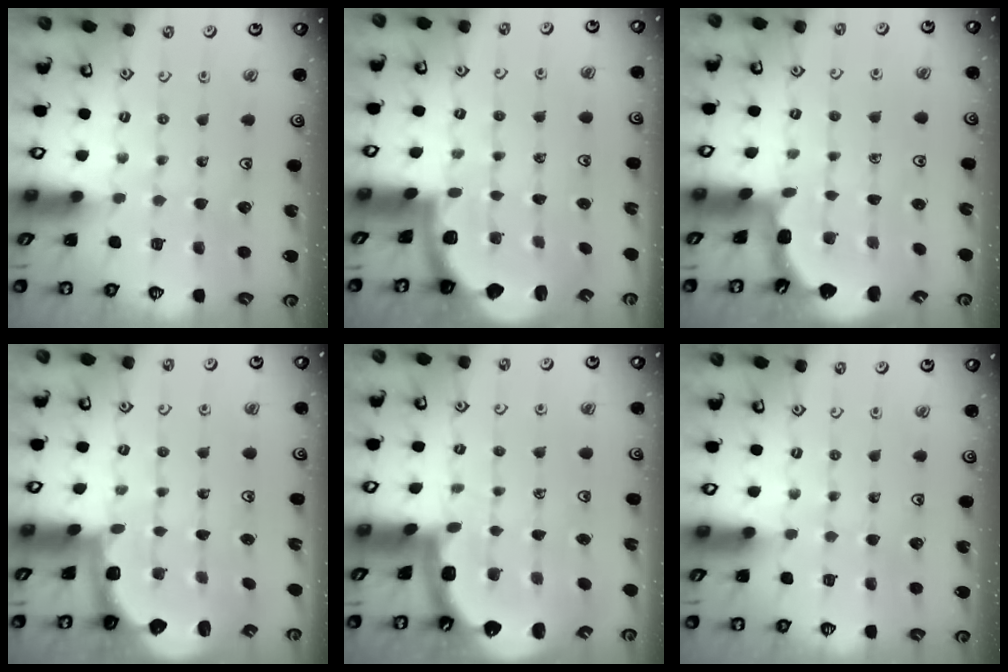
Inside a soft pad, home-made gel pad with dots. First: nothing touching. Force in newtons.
{"total": 2.0, "press": 2.0, "slide": 0.5}
{"total": 2.0, "press": 2.0, "slide": 0.2}
{"total": 2.6, "press": 2.0, "slide": 1.7}
{"total": 3.8, "press": 3.6, "slide": 1.2}
{"total": 0.0}